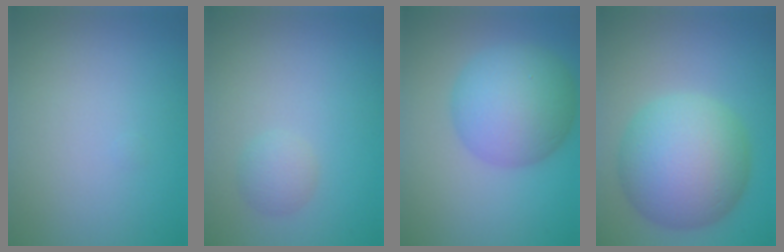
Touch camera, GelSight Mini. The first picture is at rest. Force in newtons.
{"total": 1.6, "press": 1.6, "slide": 0.0}
{"total": 7.5, "press": 7.5, "slide": 0.2}
{"total": 10.3, "press": 10.3, "slide": 0.4}